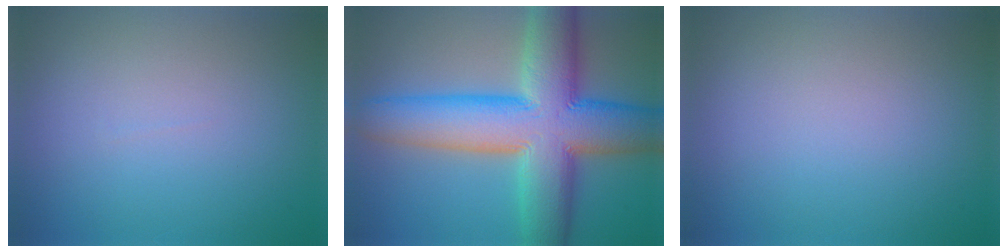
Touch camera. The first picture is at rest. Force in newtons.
{"total": 13.9, "press": 13.9, "slide": 0.3}
{"total": 0.0}